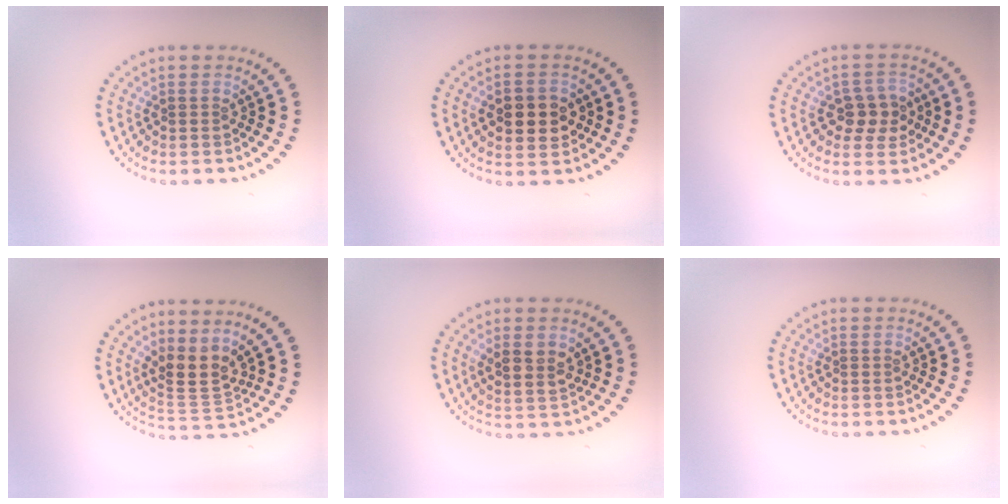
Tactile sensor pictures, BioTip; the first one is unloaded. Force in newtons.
{"total": 3.6, "press": 3.6, "slide": 0.2}
{"total": 3.0, "press": 2.8, "slide": 0.9}
{"total": 3.2, "press": 2.4, "slide": 2.1}
{"total": 2.2, "press": 2.1, "slide": 0.7}
{"total": 0.0}